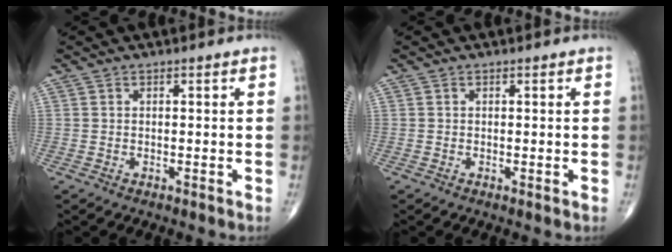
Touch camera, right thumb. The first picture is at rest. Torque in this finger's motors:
{"motor_torque": [-0.35, -0.07, 0.15, 0.01, -0.03]}